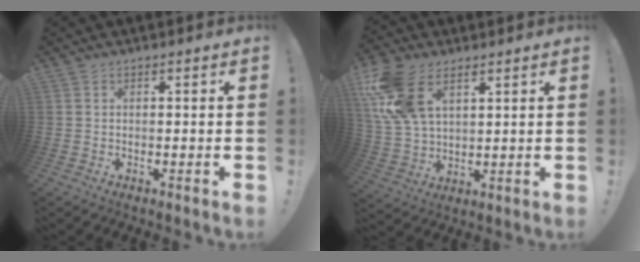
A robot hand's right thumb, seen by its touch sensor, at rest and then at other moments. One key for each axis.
{"total": 15.1, "fx": 7.3, "fy": 9.1, "fz": 9.6, "tx": -0.200, "ty": -0.018, "tz": 0.143}